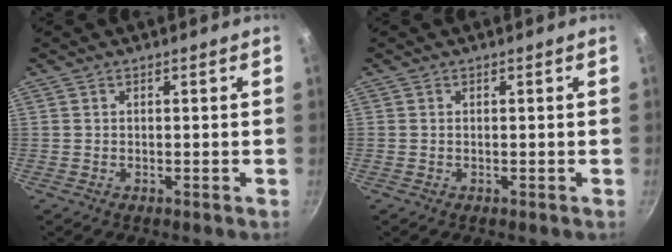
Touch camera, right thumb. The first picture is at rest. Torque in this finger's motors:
{"motor_torque": [0.44, 0.04, 0.07, 0.27, 0.04]}